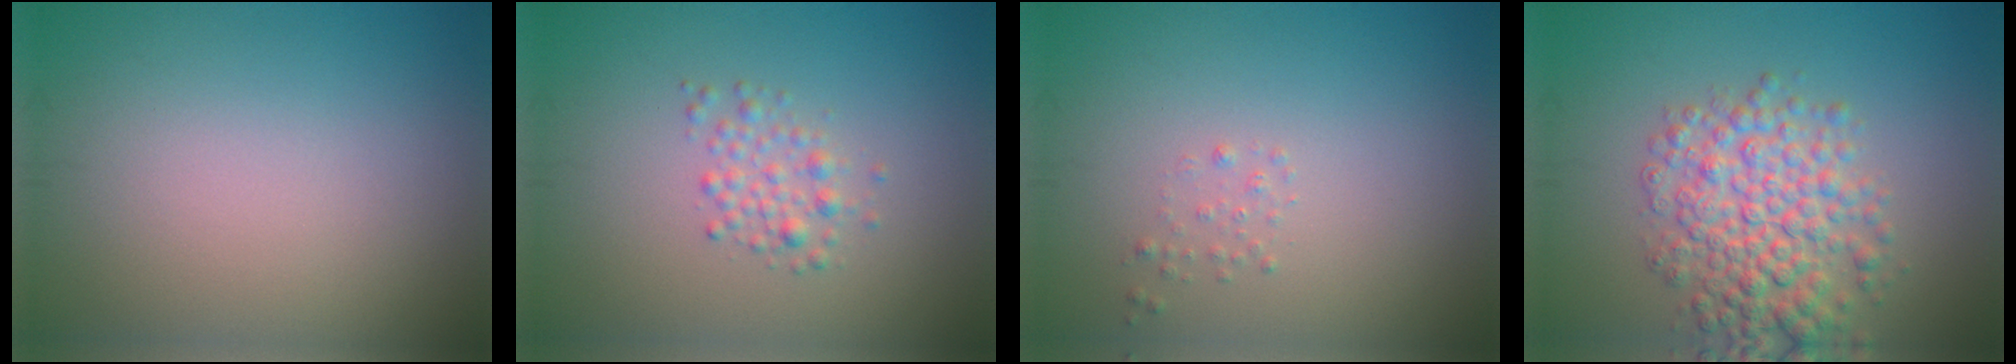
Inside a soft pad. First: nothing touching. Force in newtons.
{"total": 1.8, "press": 1.8, "slide": 0.0}
{"total": 0.6, "press": 0.6, "slide": 0.1}
{"total": 6.0, "press": 6.0, "slide": 0.1}